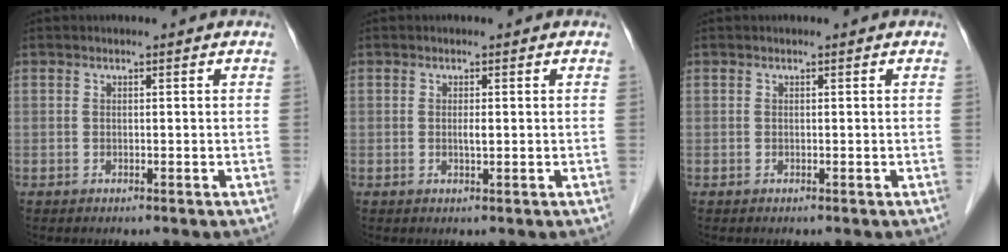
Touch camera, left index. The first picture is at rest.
{"total": 1.2, "force": [-1.0, 0.1, 0.6], "torque": [-0.013, -0.009, -0.015]}
{"total": 0.0}